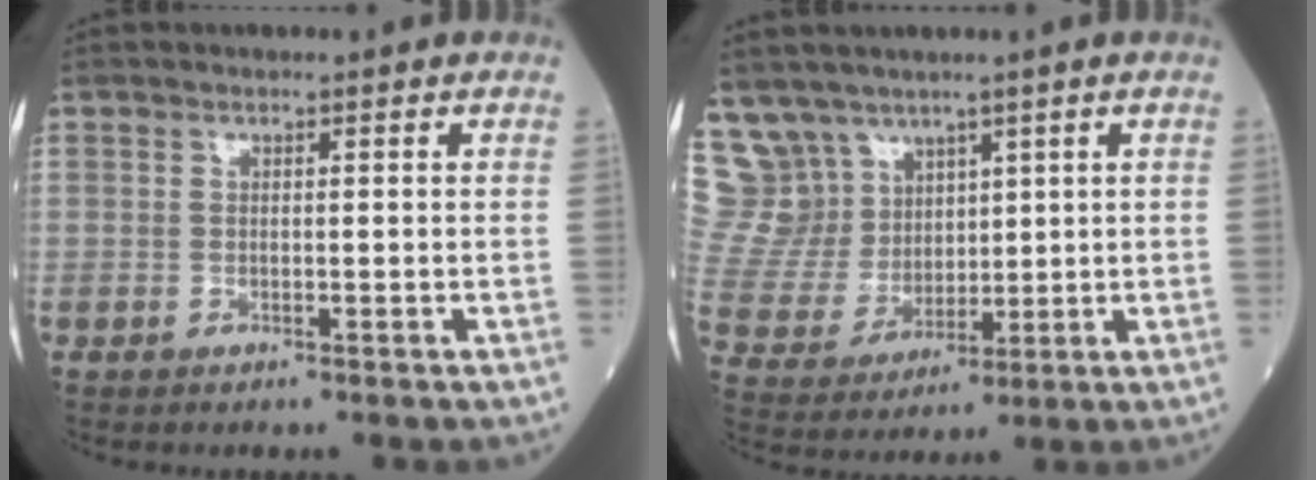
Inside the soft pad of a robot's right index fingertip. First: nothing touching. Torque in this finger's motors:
{"motor_torque": [-0.50, 0.48, -0.24, -0.08]}